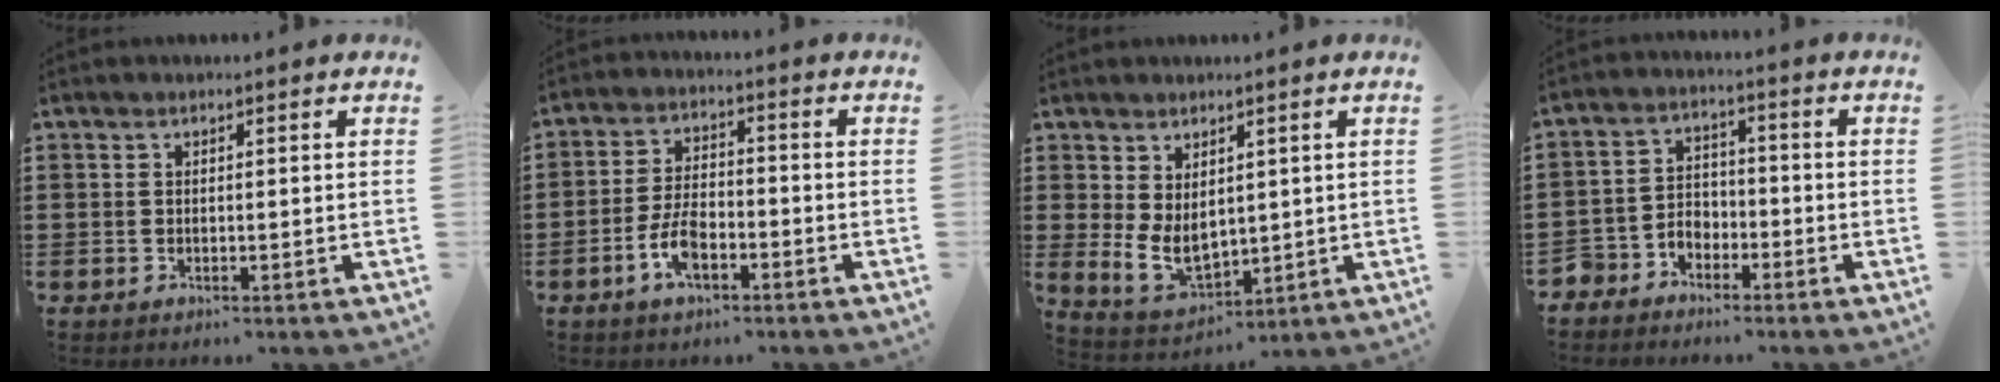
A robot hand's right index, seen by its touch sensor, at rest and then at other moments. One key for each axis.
{"total": 6.2, "fx": -2.8, "fy": 2.8, "fz": 4.7, "tx": -0.112, "ty": 0.001, "tz": -0.058}
{"total": 5.5, "fx": 1.4, "fy": 3.7, "fz": 3.8, "tx": -0.097, "ty": -0.003, "tz": 0.026}
{"total": 3.9, "fx": -3.3, "fy": 2.1, "fz": 0.1, "tx": -0.022, "ty": 0.003, "tz": -0.072}